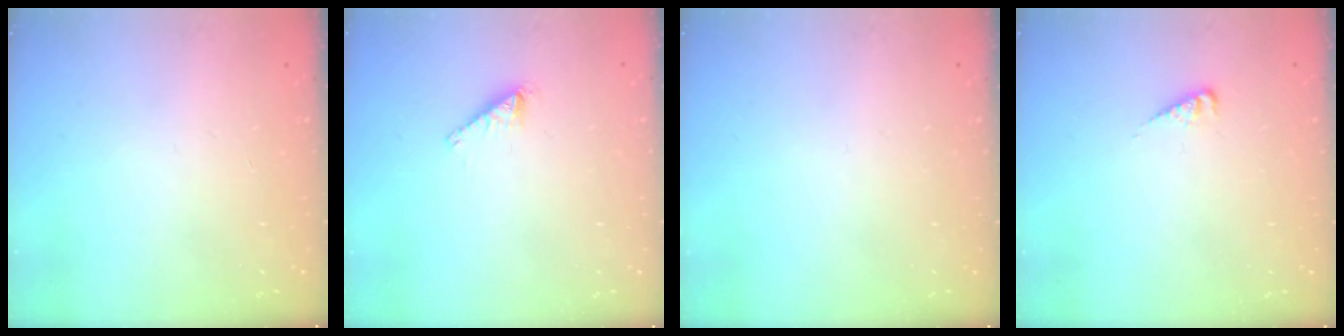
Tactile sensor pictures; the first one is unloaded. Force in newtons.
{"total": 1.2, "press": 1.2, "slide": 0.1}
{"total": 0.0}
{"total": 2.6, "press": 2.6, "slide": 0.5}